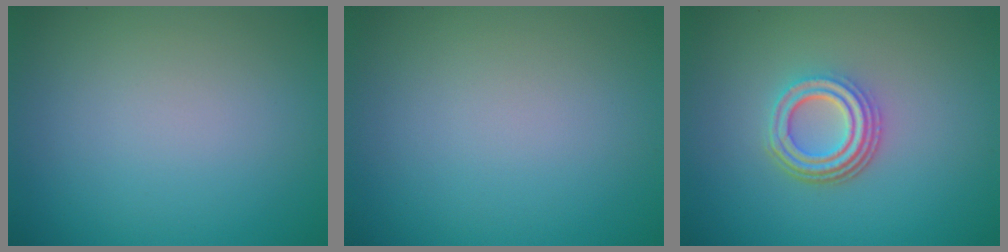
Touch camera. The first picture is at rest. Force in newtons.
{"total": 0.0}
{"total": 4.3, "press": 3.2, "slide": 2.9}